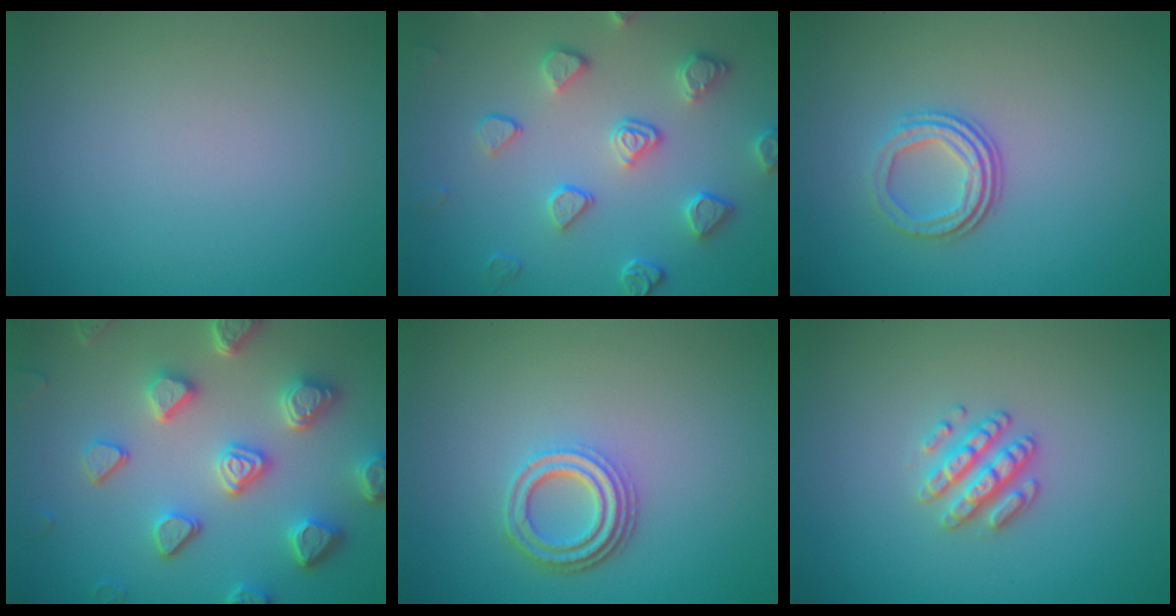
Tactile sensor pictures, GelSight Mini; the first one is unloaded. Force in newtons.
{"total": 4.1, "press": 3.8, "slide": 1.4}
{"total": 3.2, "press": 2.3, "slide": 2.1}
{"total": 6.3, "press": 5.2, "slide": 3.5}
{"total": 3.7, "press": 2.9, "slide": 2.3}
{"total": 2.8, "press": 2.6, "slide": 0.9}